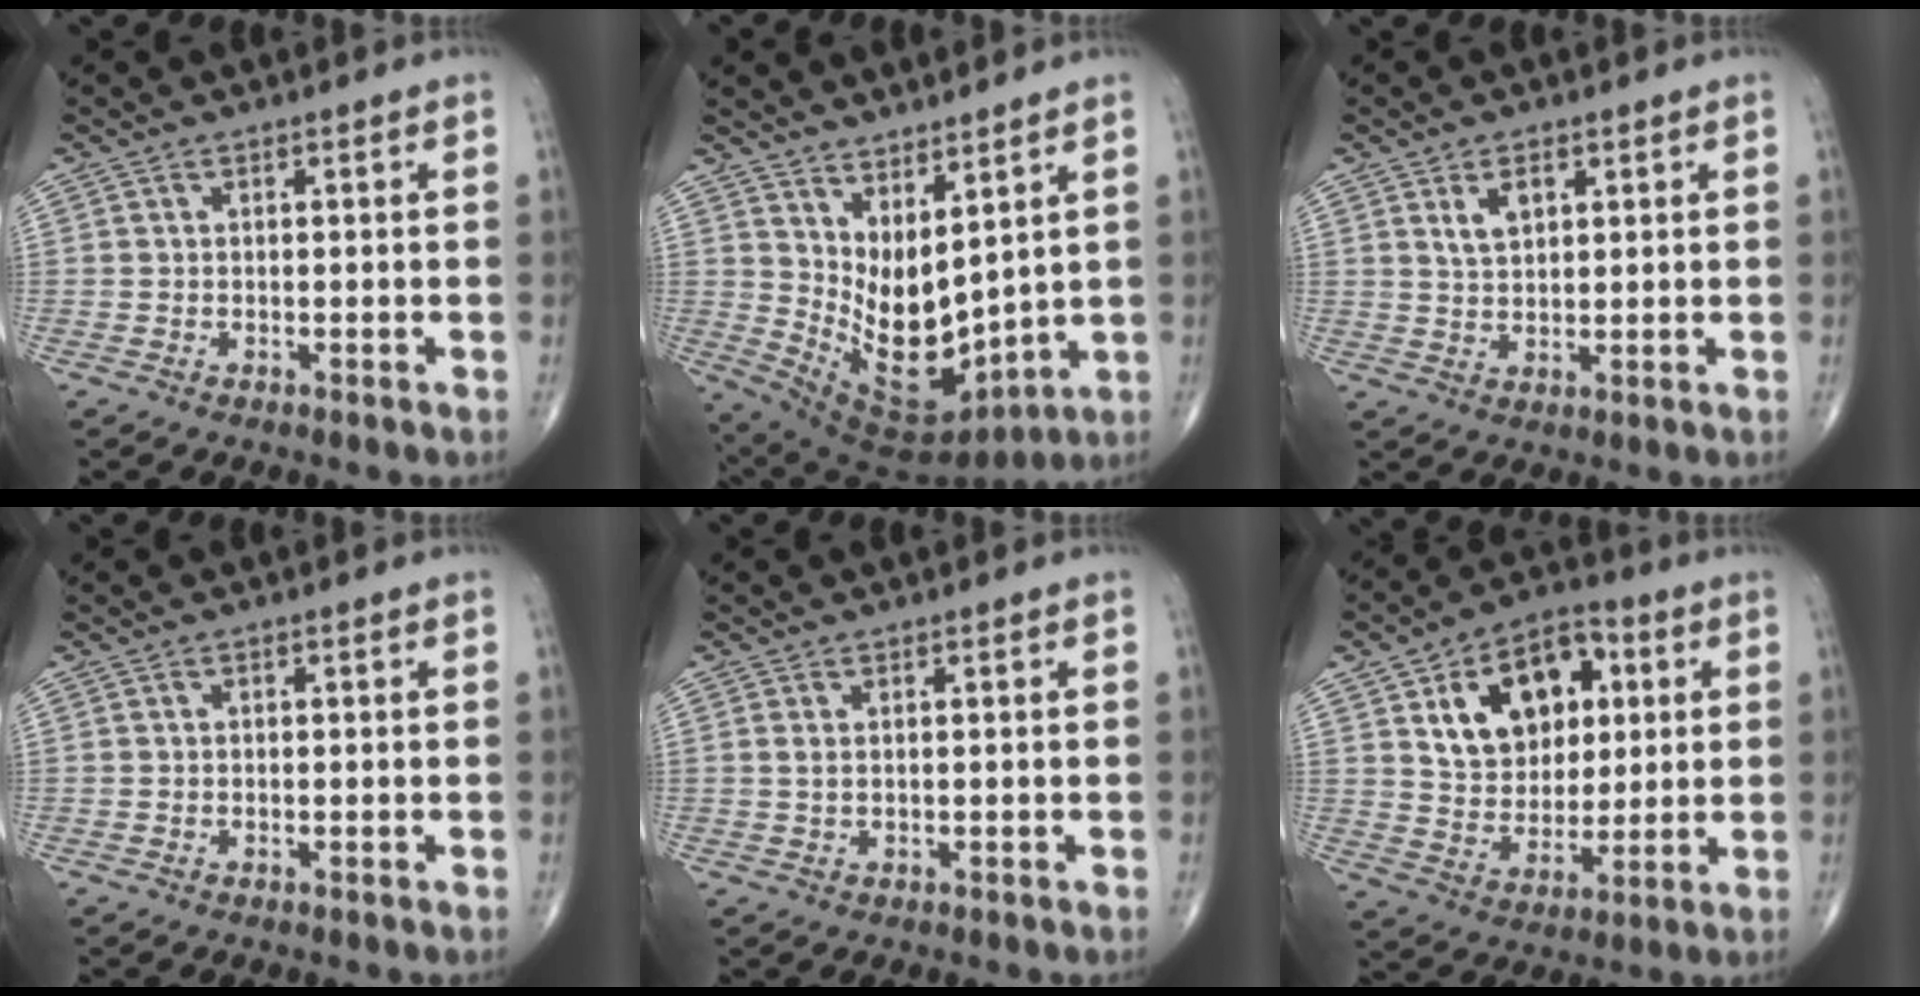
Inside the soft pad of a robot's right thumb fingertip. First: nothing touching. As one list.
[{"total": 14.2, "force": [5.3, 6.8, 11.3], "torque": [-0.177, -0.052, 0.124]}, {"total": 4.6, "force": [2.0, 2.5, 3.2], "torque": [-0.050, -0.010, 0.041]}, {"total": 0.0}, {"total": 1.1, "force": [0.3, 0.5, 0.9], "torque": [-0.022, 0.004, 0.010]}, {"total": 17.5, "force": [5.4, 12.1, 11.4], "torque": [-0.135, -0.005, 0.093]}]